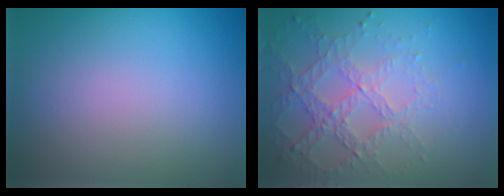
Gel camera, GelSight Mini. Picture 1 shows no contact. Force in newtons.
{"total": 4.7, "press": 3.1, "slide": 3.5}